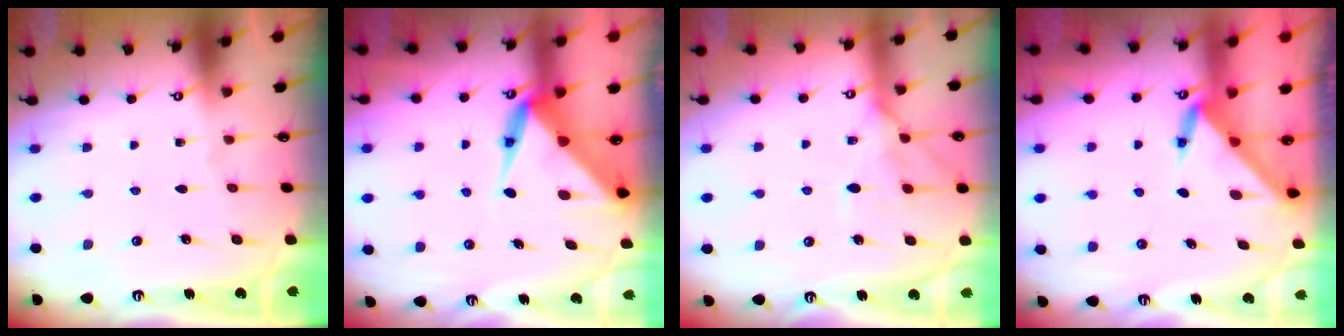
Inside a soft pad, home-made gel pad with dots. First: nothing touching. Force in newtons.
{"total": 8.1, "press": 8.1, "slide": 0.6}
{"total": 12.9, "press": 12.9, "slide": 1.0}
{"total": 3.4, "press": 3.4, "slide": 0.2}